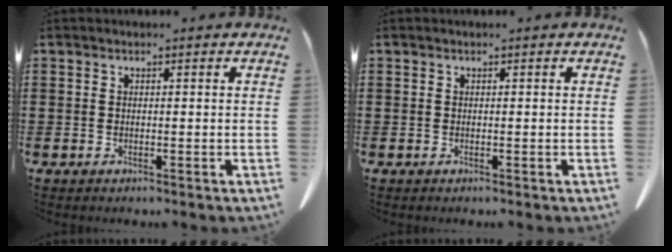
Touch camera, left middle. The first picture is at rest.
{"total": 0.0}